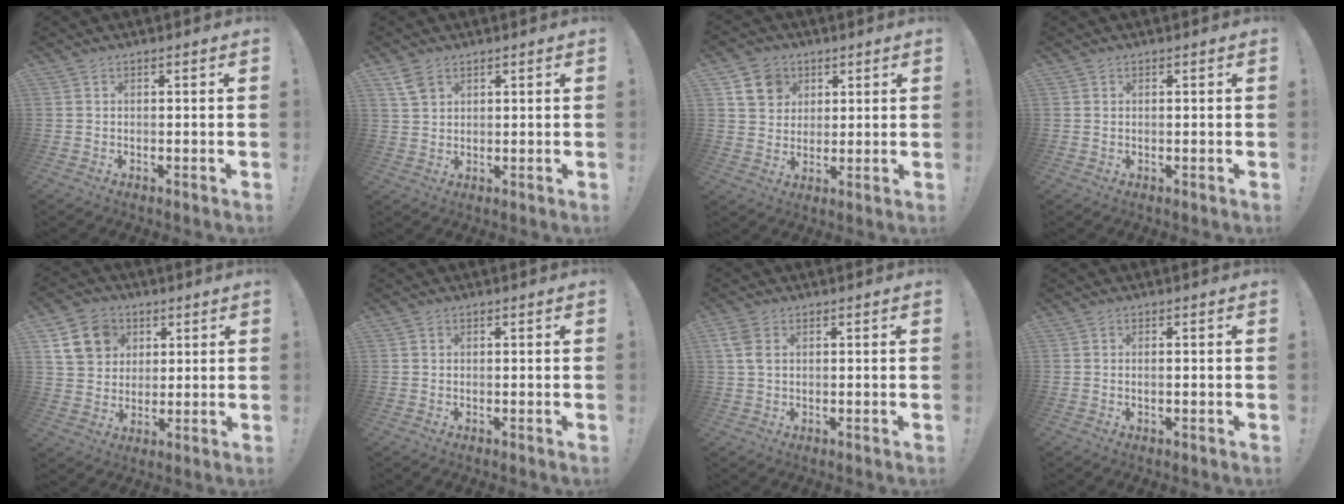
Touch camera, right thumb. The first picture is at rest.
{"total": 4.3, "force": [2.8, 2.6, 2.0], "torque": [-0.030, -0.013, 0.054]}
{"total": 10.2, "force": [4.8, 8.4, 3.4], "torque": [-0.044, -0.021, 0.096]}
{"total": 0.0}
{"total": 13.6, "force": [5.4, 11.3, 5.4], "torque": [-0.082, -0.014, 0.113]}
{"total": 0.7, "force": [0.3, 0.6, -0.1], "torque": [0.008, -0.001, 0.004]}
{"total": 5.1, "force": [1.7, 3.3, 3.5], "torque": [-0.076, 0.004, 0.035]}
{"total": 1.0, "force": [-0.2, 0.1, 1.0], "torque": [-0.016, -0.001, -0.004]}